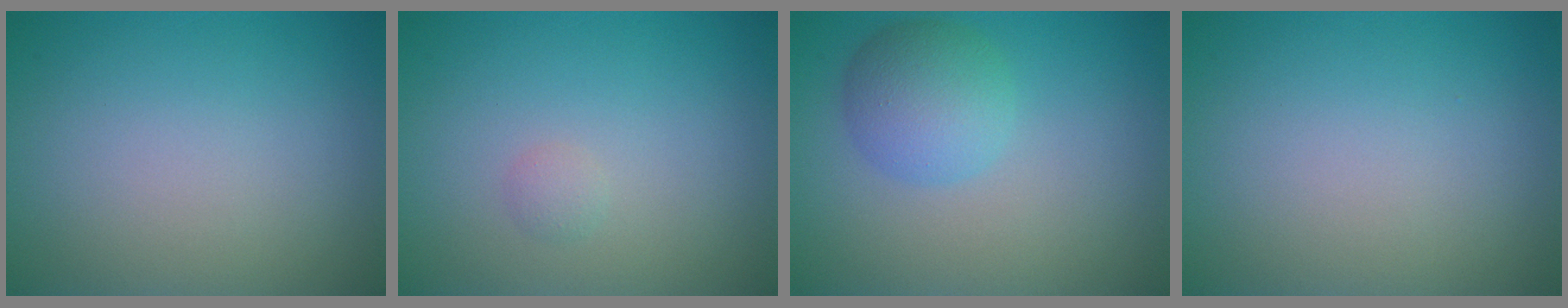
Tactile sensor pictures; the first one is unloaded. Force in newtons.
{"total": 0.7, "press": 0.7, "slide": 0.0}
{"total": 4.0, "press": 4.0, "slide": 0.1}
{"total": 0.0}